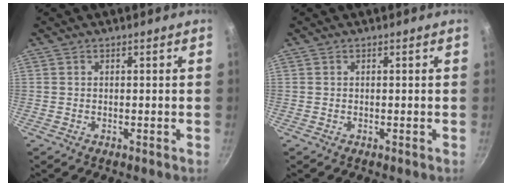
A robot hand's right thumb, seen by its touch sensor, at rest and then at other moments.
{"total": 0.0}